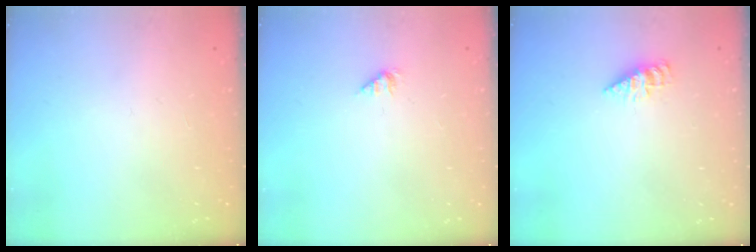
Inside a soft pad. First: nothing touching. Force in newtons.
{"total": 1.1, "press": 1.0, "slide": 0.2}
{"total": 2.2, "press": 2.2, "slide": 0.3}